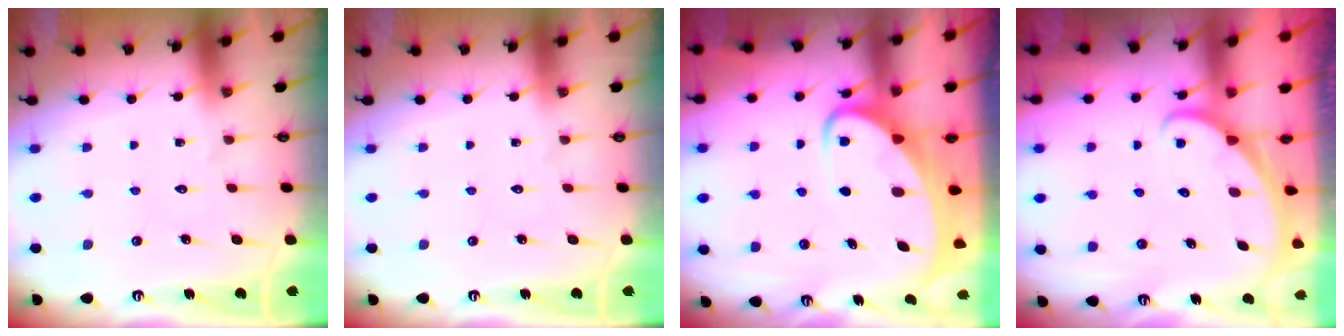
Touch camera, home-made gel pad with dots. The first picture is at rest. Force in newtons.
{"total": 0.0}
{"total": 5.3, "press": 5.2, "slide": 0.8}
{"total": 1.4, "press": 1.4, "slide": 0.0}